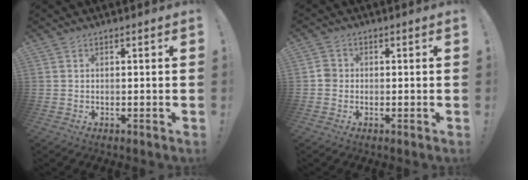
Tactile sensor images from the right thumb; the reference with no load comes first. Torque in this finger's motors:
{"motor_torque": [0.51, 0.31, 0.32, -0.23, -0.03]}